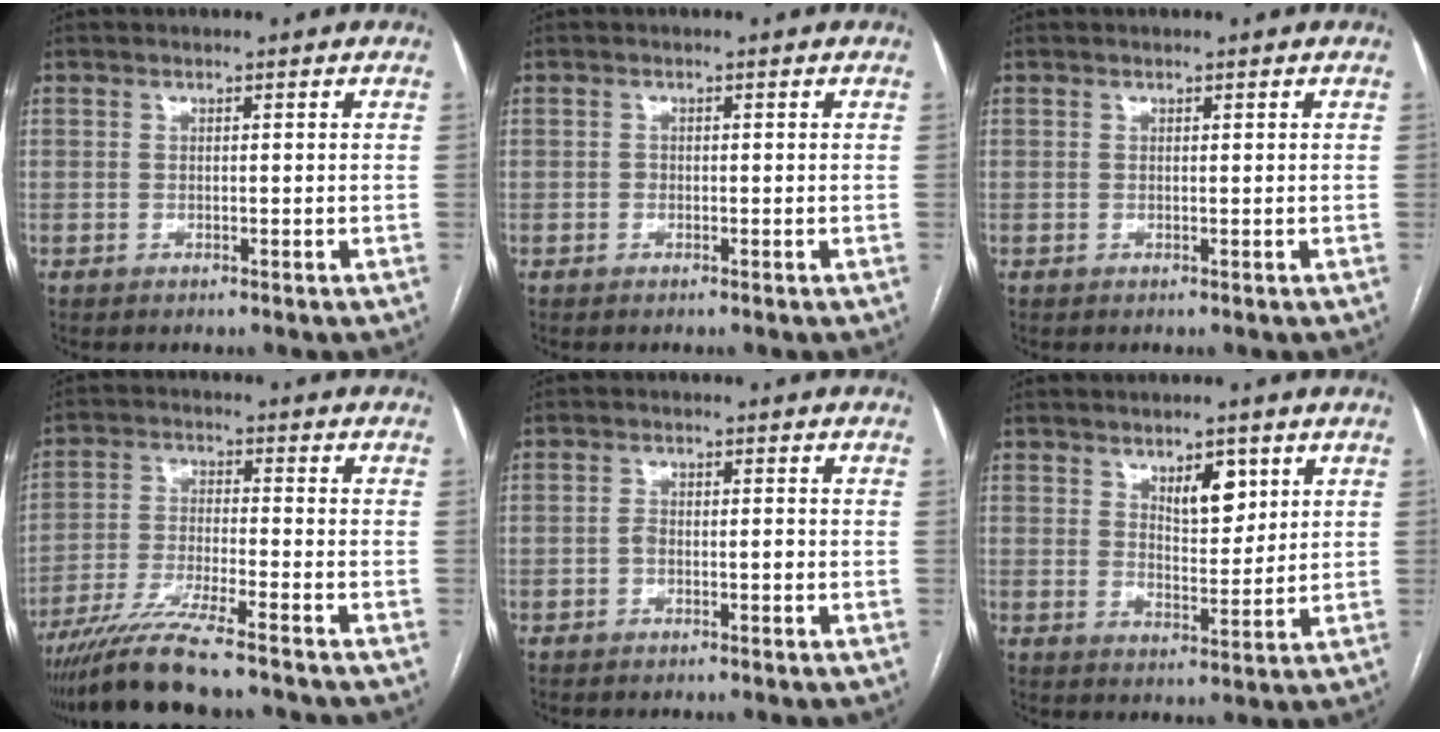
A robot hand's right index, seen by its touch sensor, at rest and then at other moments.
{"total": 0.6, "force": [-0.1, 0.5, 0.2], "torque": [0.000, 0.003, -0.004]}
{"total": 0.0}
{"total": 10.6, "force": [-8.8, 0.0, 5.9], "torque": [-0.107, -0.029, -0.154]}
{"total": 2.1, "force": [-0.8, 1.0, 1.7], "torque": [-0.027, 0.009, -0.012]}
{"total": 5.7, "force": [2.9, 2.4, 4.2], "torque": [-0.066, -0.002, 0.049]}